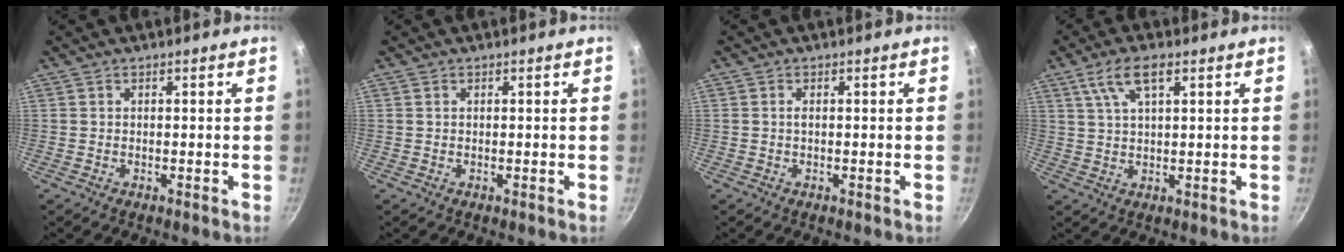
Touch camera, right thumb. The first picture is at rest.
{"total": 0.0}
{"total": 0.6, "force": [0.1, 0.2, 0.6], "torque": [-0.012, 0.001, 0.001]}
{"total": 6.7, "force": [3.2, 2.4, 5.4], "torque": [-0.104, 0.003, 0.064]}